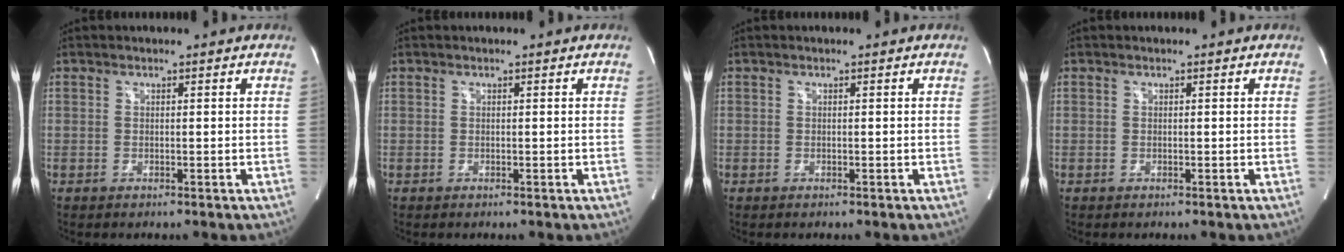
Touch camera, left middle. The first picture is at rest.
{"total": 0.0}
{"total": 0.0}
{"total": 0.0}